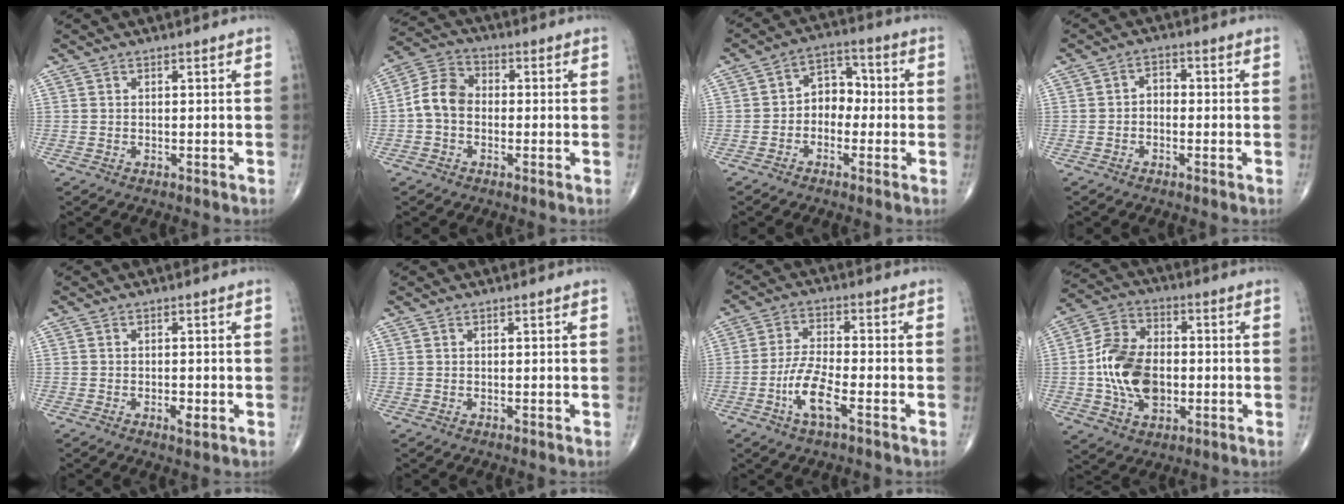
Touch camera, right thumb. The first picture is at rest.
{"total": 7.2, "force": [-1.0, 5.5, 4.5], "torque": [-0.075, 0.026, -0.035]}
{"total": 6.5, "force": [-1.1, 5.1, 4.0], "torque": [-0.029, 0.033, -0.037]}
{"total": 2.7, "force": [-0.6, 2.0, 1.7], "torque": [-0.011, 0.017, -0.023]}
{"total": 2.2, "force": [-0.8, 1.0, 1.8], "torque": [-0.030, -0.001, -0.013]}
{"total": 0.0}
{"total": 7.8, "force": [-3.4, 2.2, 6.7], "torque": [-0.142, 0.017, -0.065]}
{"total": 14.5, "force": [-1.5, 9.6, 10.8], "torque": [-0.182, 0.019, -0.029]}